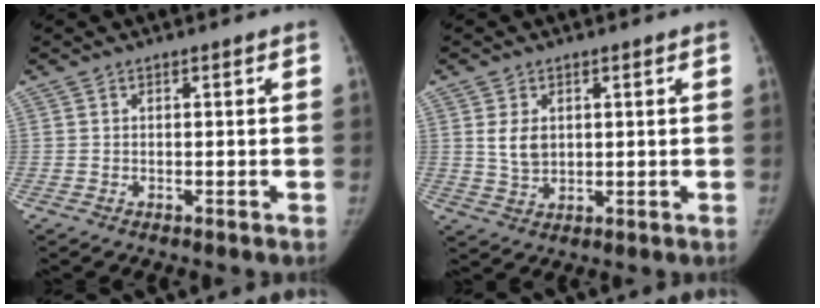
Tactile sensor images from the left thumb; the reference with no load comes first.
{"total": 4.4, "force": [1.1, 3.2, 2.9], "torque": [-0.039, -0.010, 0.030]}